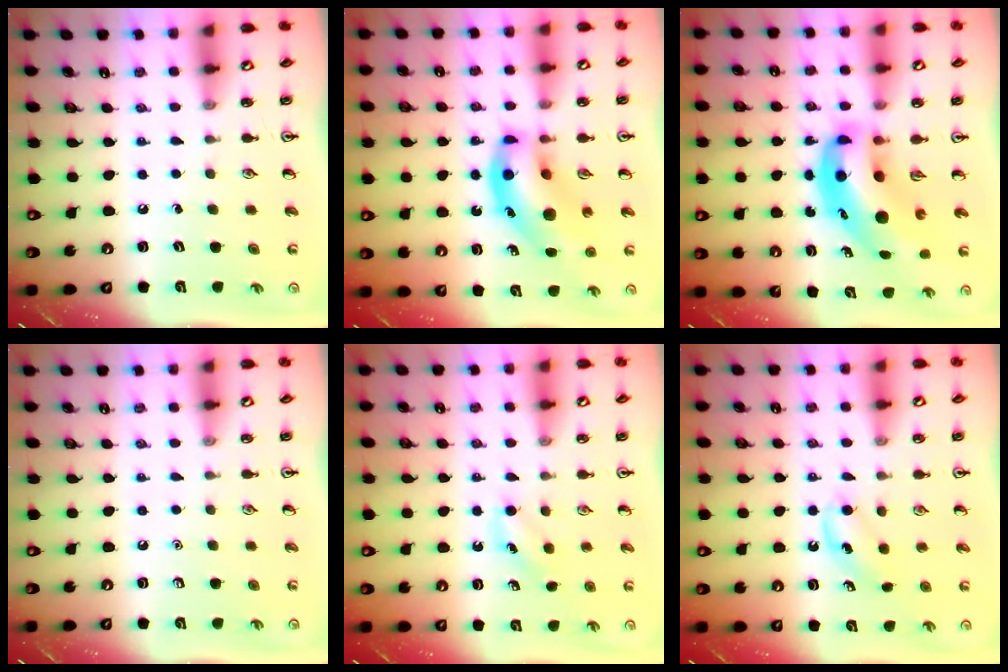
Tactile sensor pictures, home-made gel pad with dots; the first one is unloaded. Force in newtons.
{"total": 13.6, "press": 13.1, "slide": 3.7}
{"total": 11.3, "press": 10.8, "slide": 3.3}
{"total": 0.0}
{"total": 3.5, "press": 3.3, "slide": 1.0}
{"total": 4.8, "press": 4.5, "slide": 1.5}